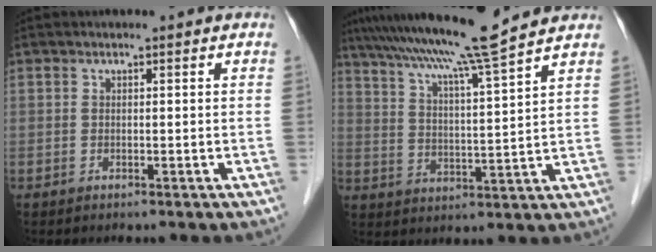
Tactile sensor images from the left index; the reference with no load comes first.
{"total": 13.3, "force": [11.2, -2.0, 6.8], "torque": [-0.120, 0.002, 0.178]}